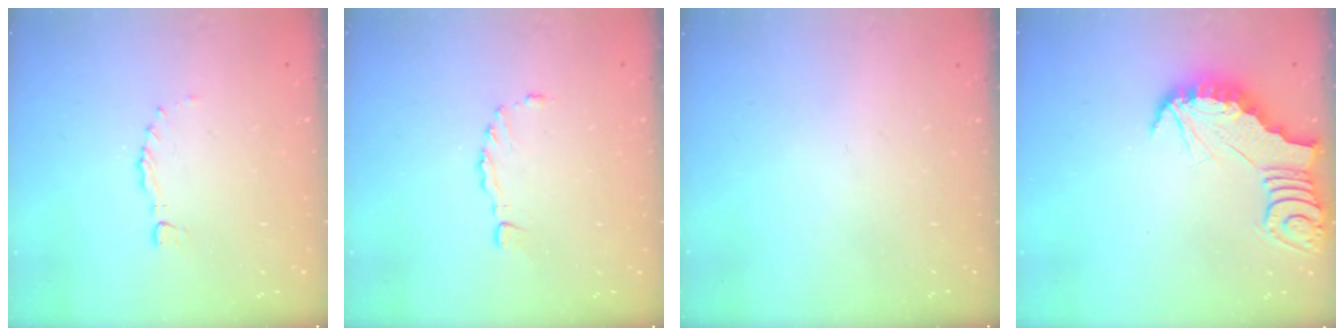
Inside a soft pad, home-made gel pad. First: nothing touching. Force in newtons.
{"total": 2.9, "press": 2.9, "slide": 0.5}
{"total": 0.0}
{"total": 2.8, "press": 2.7, "slide": 0.3}